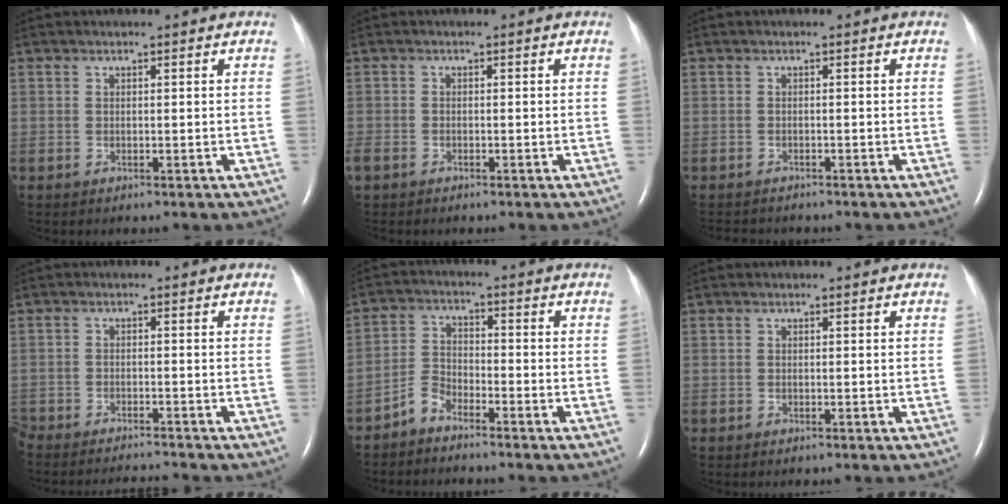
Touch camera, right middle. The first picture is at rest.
{"total": 2.5, "force": [-1.9, 1.4, 0.9], "torque": [-0.023, -0.002, -0.033]}
{"total": 3.4, "force": [-3.1, 1.1, 0.9], "torque": [-0.012, -0.006, -0.041]}
{"total": 8.0, "force": [-7.8, 0.0, 1.7], "torque": [-0.026, -0.008, -0.124]}
{"total": 3.7, "force": [-3.2, 1.3, 1.1], "torque": [-0.026, -0.004, -0.066]}
{"total": 0.0}